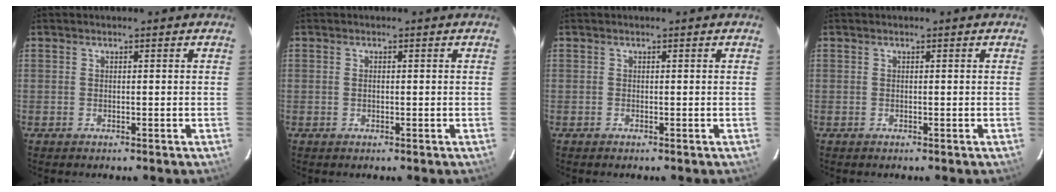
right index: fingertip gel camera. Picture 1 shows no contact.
{"total": 0.9, "force": [0.1, 0.5, 0.7], "torque": [-0.012, 0.001, 0.001]}
{"total": 0.0}
{"total": 0.0}